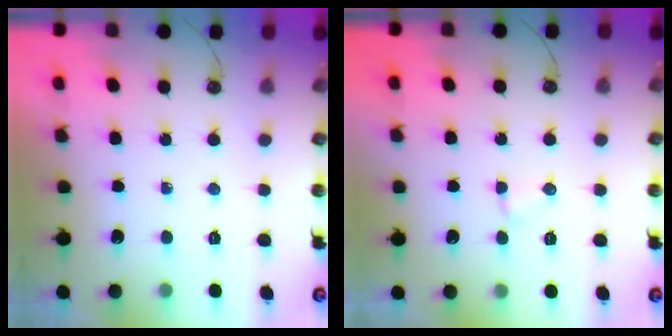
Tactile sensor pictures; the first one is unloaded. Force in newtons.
{"total": 2.8, "press": 2.8, "slide": 0.3}